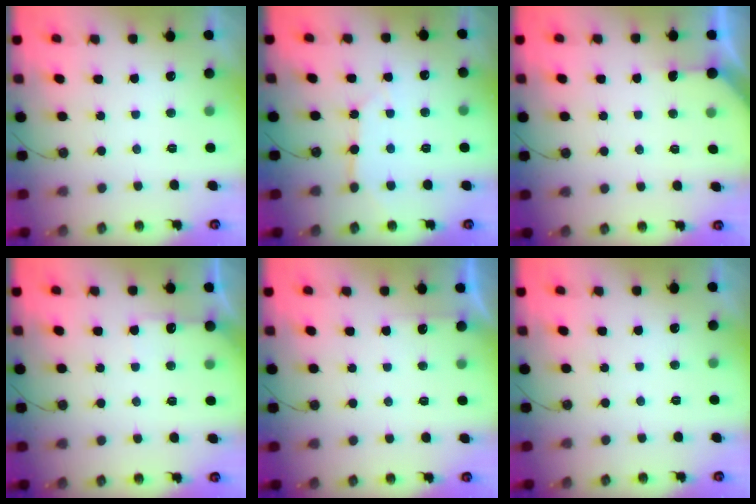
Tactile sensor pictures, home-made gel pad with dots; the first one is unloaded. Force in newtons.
{"total": 4.7, "press": 4.7, "slide": 0.4}
{"total": 2.7, "press": 2.7, "slide": 0.2}
{"total": 4.7, "press": 4.7, "slide": 0.6}
{"total": 2.6, "press": 2.6, "slide": 0.5}
{"total": 0.0}